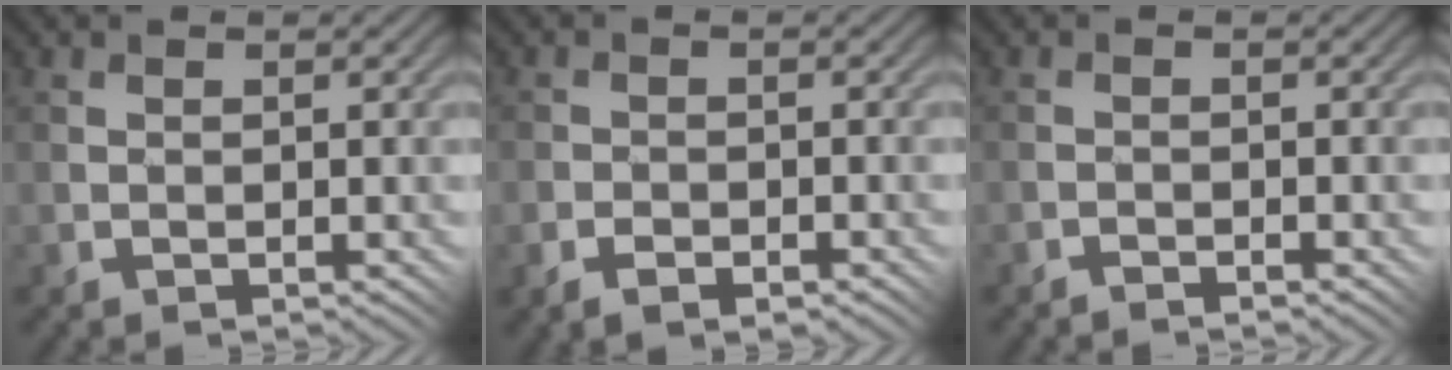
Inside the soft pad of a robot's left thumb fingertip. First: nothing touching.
{"total": 2.3, "force": [-1.6, 1.1, 1.2], "torque": [-0.023, -0.001, -0.037]}
{"total": 1.0, "force": [-1.0, -0.2, -0.3], "torque": [0.009, 0.008, -0.023]}